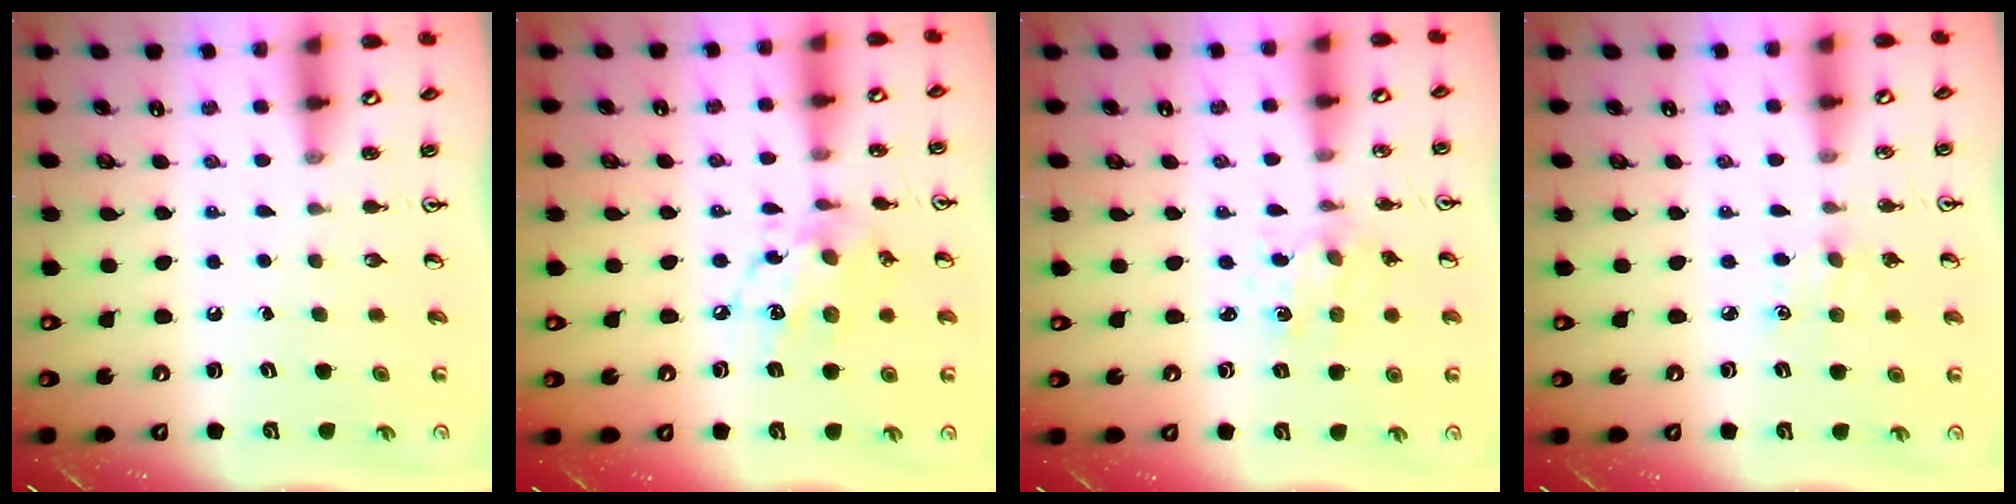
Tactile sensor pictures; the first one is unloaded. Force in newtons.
{"total": 11.4, "press": 11.4, "slide": 0.7}
{"total": 1.5, "press": 1.5, "slide": 0.0}
{"total": 4.4, "press": 4.4, "slide": 0.6}